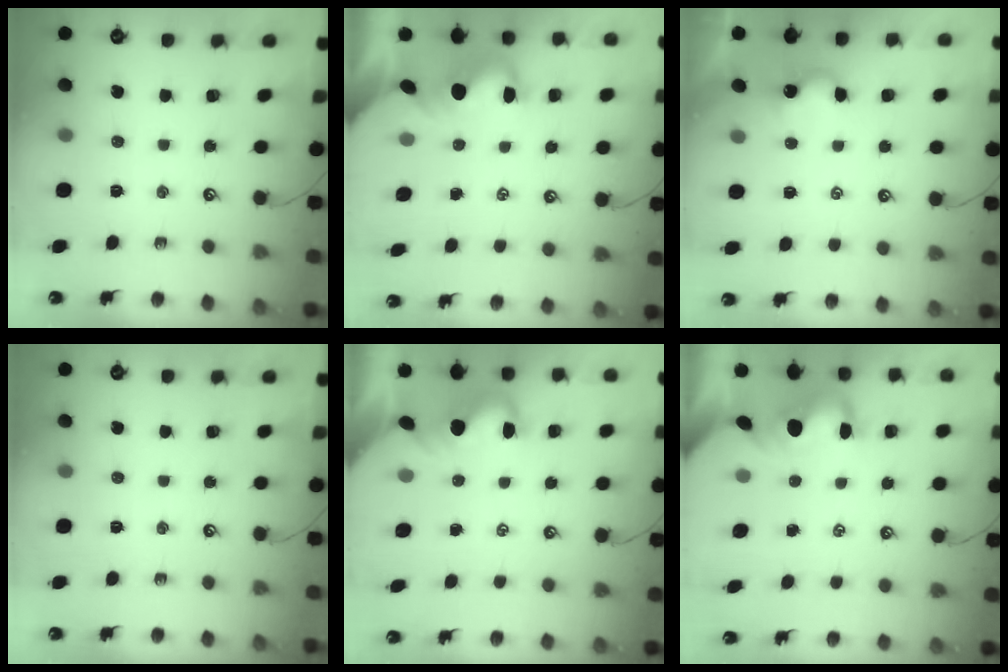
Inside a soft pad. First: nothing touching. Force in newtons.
{"total": 2.0, "press": 1.8, "slide": 0.9}
{"total": 1.8, "press": 1.8, "slide": 0.3}
{"total": 0.0}
{"total": 1.7, "press": 1.7, "slide": 0.4}
{"total": 3.0, "press": 2.8, "slide": 1.0}